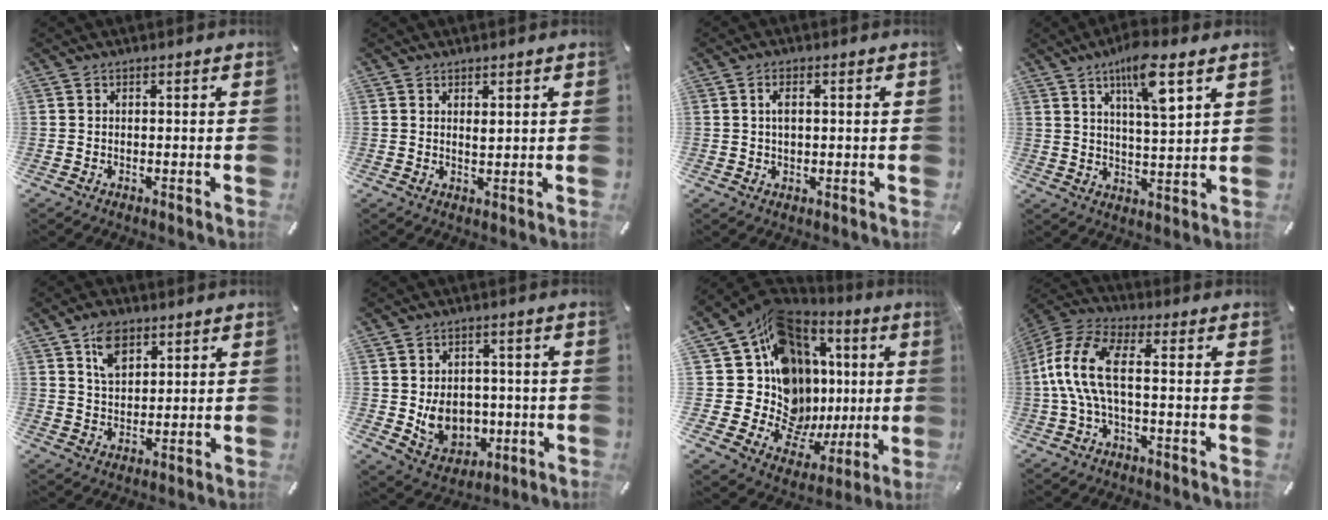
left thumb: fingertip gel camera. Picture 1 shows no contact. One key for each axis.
{"total": 1.7, "fx": 1.0, "fy": 0.8, "fz": 1.0, "tx": -0.014, "ty": -0.004, "tz": 0.018}
{"total": 2.6, "fx": 0.6, "fy": 1.4, "fz": 2.1, "tx": -0.038, "ty": 0.003, "tz": 0.007}
{"total": 10.5, "fx": 6.4, "fy": 2.2, "fz": 8.0, "tx": -0.138, "ty": -0.027, "tz": 0.106}
{"total": 7.4, "fx": 4.2, "fy": 4.8, "fz": 3.8, "tx": -0.065, "ty": -0.005, "tz": 0.078}
{"total": 9.4, "fx": -0.2, "fy": 8.3, "fz": 4.5, "tx": -0.071, "ty": -0.007, "tz": 0.001}
{"total": 19.9, "fx": 3.4, "fy": 15.7, "fz": 11.7, "tx": -0.180, "ty": -0.087, "tz": 0.094}
{"total": 12.5, "fx": -0.7, "fy": 5.2, "fz": 11.3, "tx": -0.245, "ty": -0.007, "tz": -0.015}